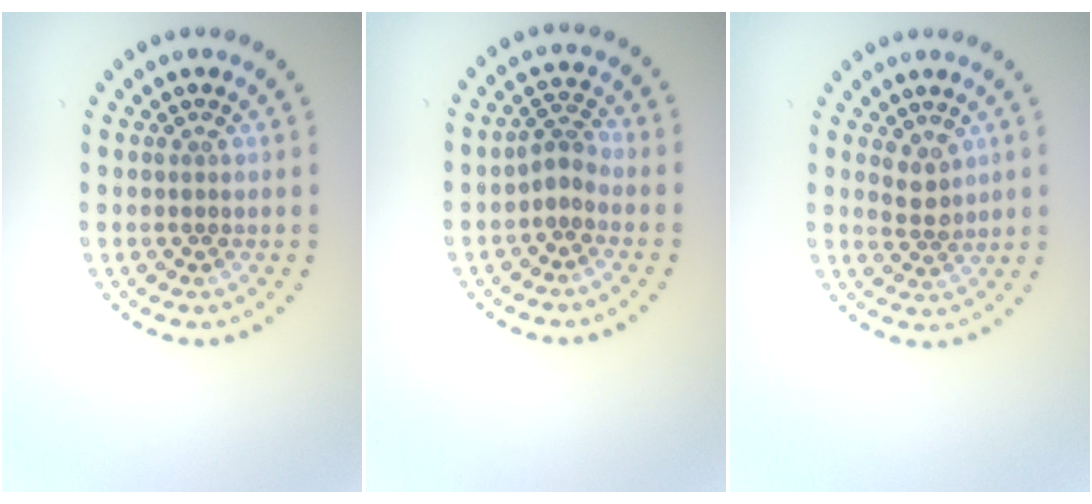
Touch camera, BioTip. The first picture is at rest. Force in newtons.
{"total": 1.7, "press": 1.2, "slide": 1.3}
{"total": 1.9, "press": 1.6, "slide": 1.1}